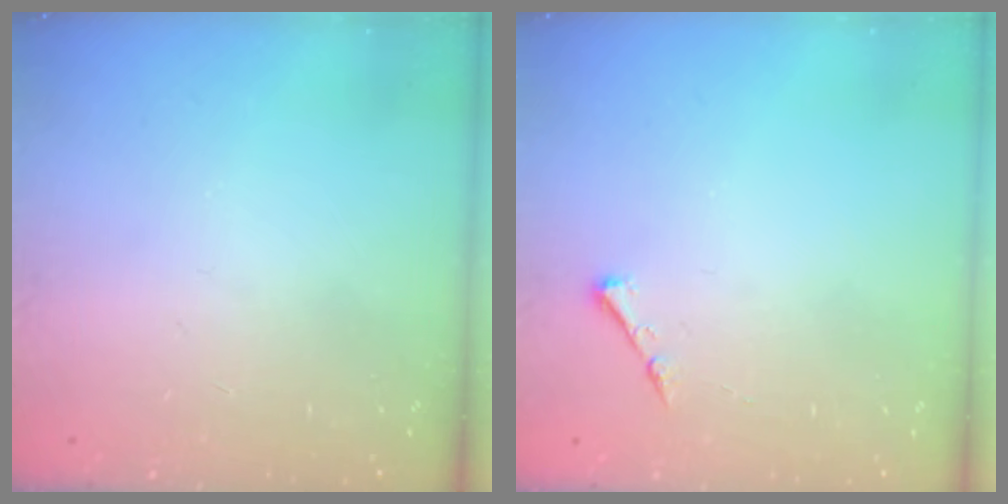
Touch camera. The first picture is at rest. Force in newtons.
{"total": 3.7, "press": 3.6, "slide": 0.5}